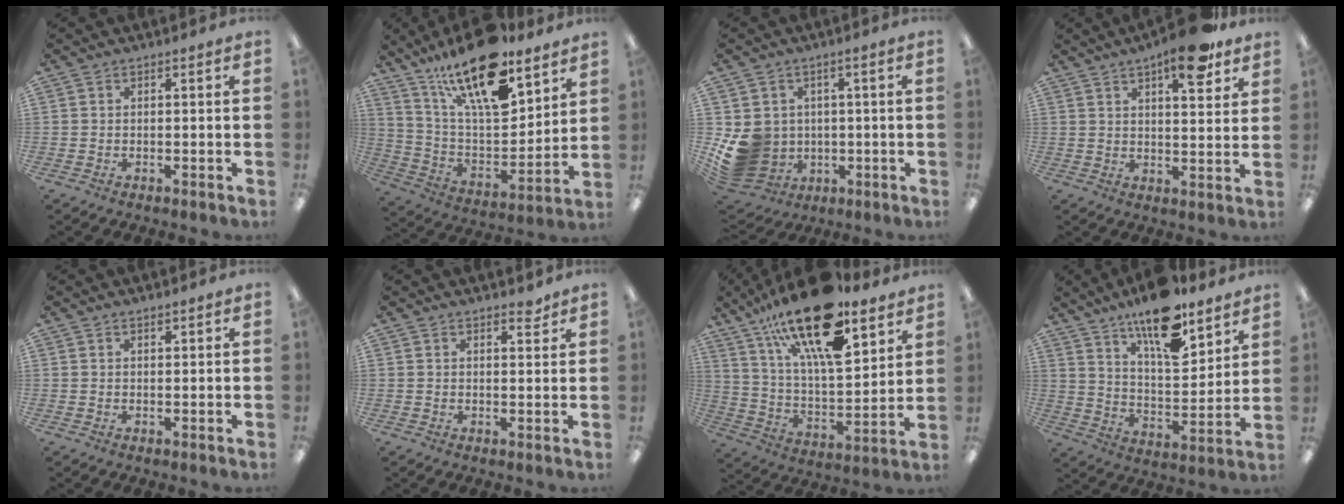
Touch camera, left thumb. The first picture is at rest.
{"total": 23.1, "force": [15.7, 8.3, 14.8], "torque": [-0.262, -0.096, 0.266]}
{"total": 10.5, "force": [-1.1, 9.8, 3.5], "torque": [-0.098, 0.002, -0.009]}
{"total": 11.8, "force": [7.8, 3.8, 7.9], "torque": [-0.105, -0.041, 0.127]}
{"total": 0.8, "force": [0.8, 0.2, 0.2], "torque": [-0.004, -0.001, 0.015]}
{"total": 2.3, "force": [2.0, 0.8, 0.8], "torque": [-0.001, -0.010, 0.033]}
{"total": 25.1, "force": [17.0, 8.5, 16.5], "torque": [-0.278, -0.099, 0.286]}
{"total": 16.2, "force": [12.0, 5.6, 9.3], "torque": [-0.147, -0.077, 0.203]}